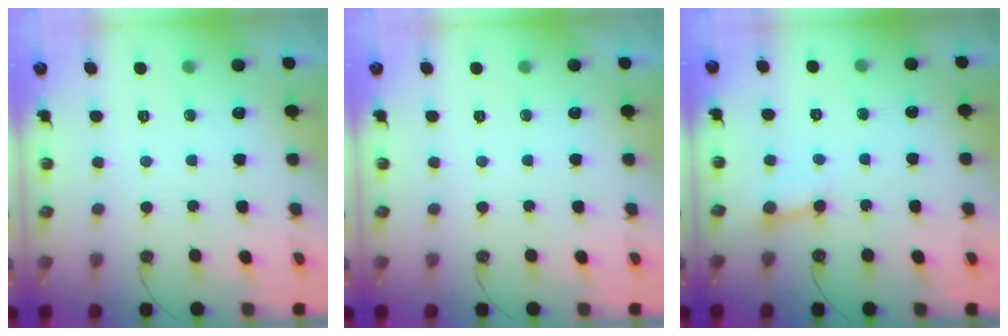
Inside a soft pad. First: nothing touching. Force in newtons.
{"total": 0.0}
{"total": 2.3, "press": 2.3, "slide": 0.1}